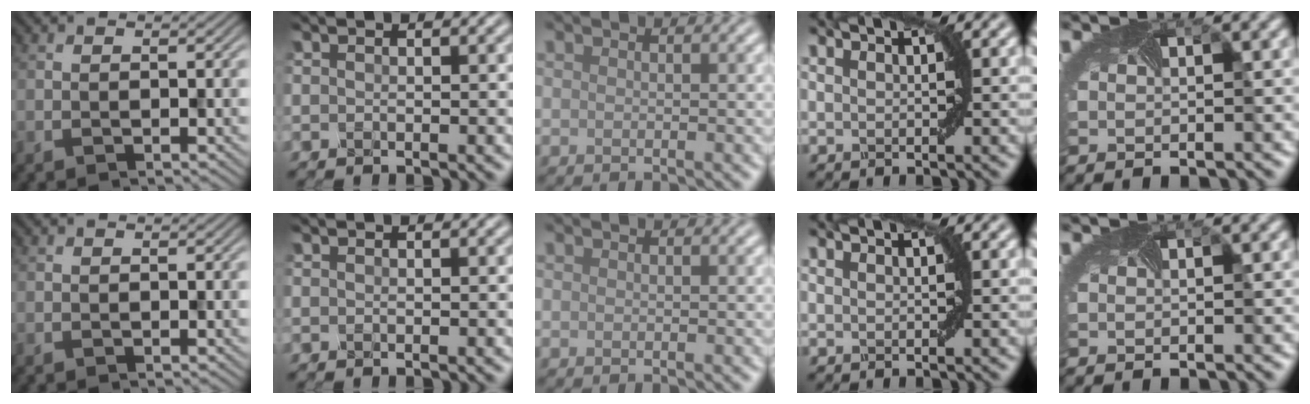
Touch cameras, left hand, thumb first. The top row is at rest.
{}